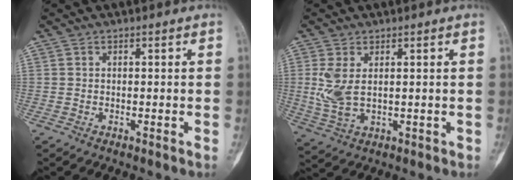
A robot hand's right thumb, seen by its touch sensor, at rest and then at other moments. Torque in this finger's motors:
{"motor_torque": [0.05, 0.13, 0.47, 0.45, 0.05]}